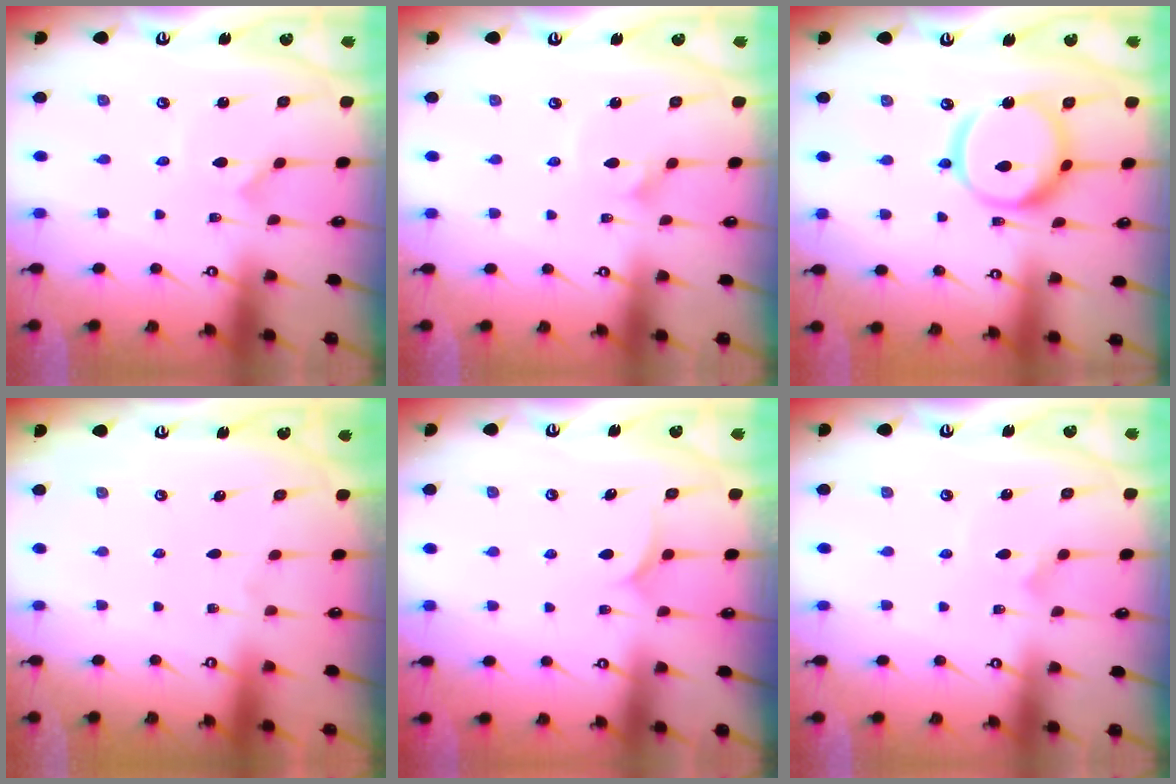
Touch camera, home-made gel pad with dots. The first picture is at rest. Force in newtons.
{"total": 2.7, "press": 2.7, "slide": 0.2}
{"total": 16.6, "press": 16.5, "slide": 1.6}
{"total": 0.0}
{"total": 5.5, "press": 5.5, "slide": 0.2}
{"total": 2.4, "press": 2.4, "slide": 0.2}